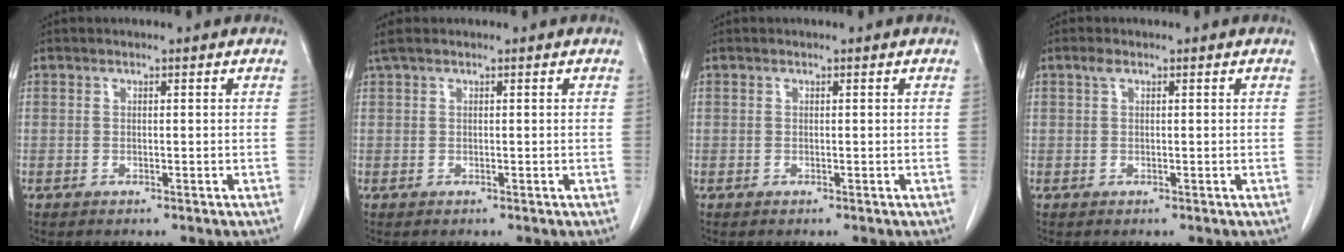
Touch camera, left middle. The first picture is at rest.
{"total": 1.8, "force": [1.3, 0.4, 1.1], "torque": [-0.029, 0.026, 0.028]}
{"total": 0.0}
{"total": 0.9, "force": [0.5, 0.3, 0.7], "torque": [-0.016, 0.010, 0.010]}